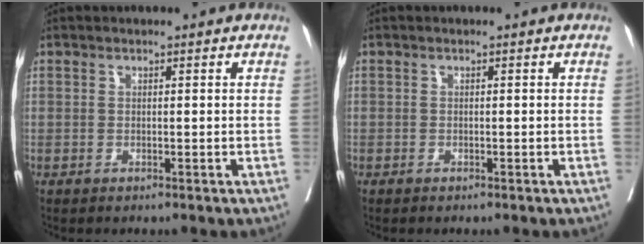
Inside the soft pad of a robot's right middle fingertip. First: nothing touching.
{"total": 0.0}